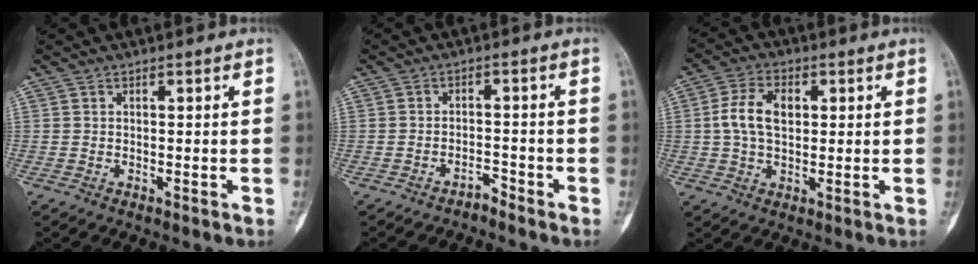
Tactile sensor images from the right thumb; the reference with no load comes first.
{"total": 2.1, "force": [-2.1, 0.6, 0.0], "torque": [0.008, 0.017, -0.033]}
{"total": 7.8, "force": [1.1, 5.0, 5.9], "torque": [-0.104, 0.016, 0.017]}